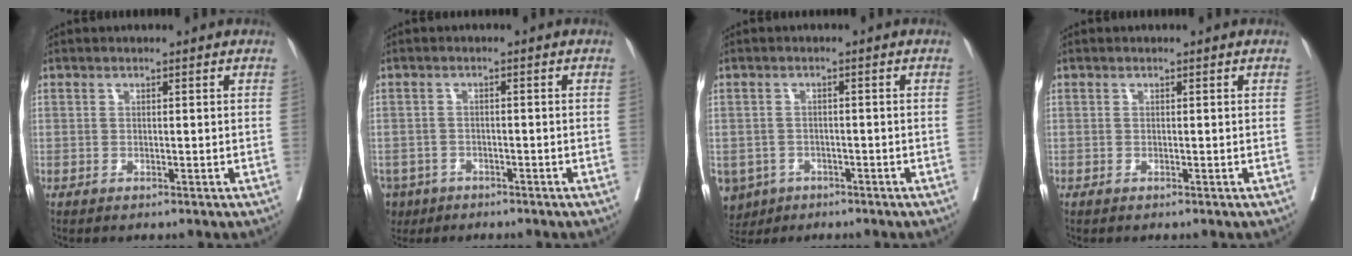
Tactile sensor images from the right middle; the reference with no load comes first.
{"total": 5.6, "force": [-4.0, 3.9, 0.9], "torque": [-0.018, 0.001, -0.066]}
{"total": 6.7, "force": [-3.9, 5.3, 1.5], "torque": [-0.038, 0.001, -0.058]}
{"total": 0.0}